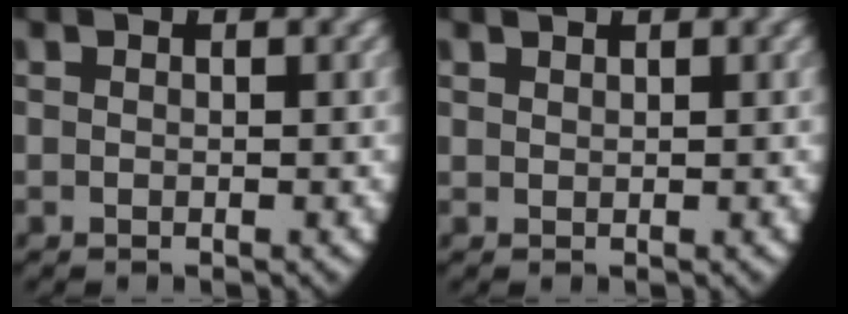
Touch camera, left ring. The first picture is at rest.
{"total": 0.9, "force": [0.8, -0.3, 0.0], "torque": [0.002, -0.003, 0.023]}